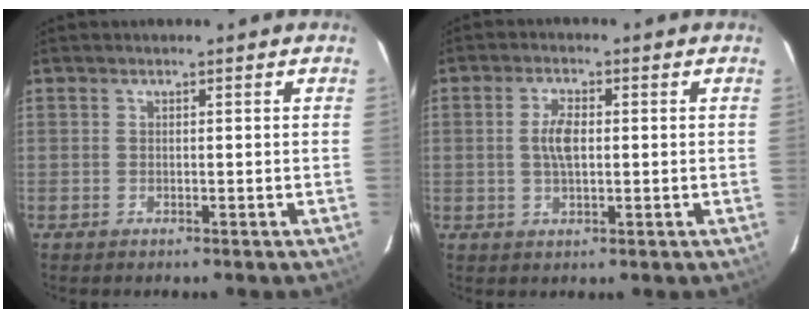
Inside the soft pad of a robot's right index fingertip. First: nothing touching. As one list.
[{"total": 4.4, "force": [0.2, 2.0, 3.9], "torque": [-0.076, 0.003, 0.006]}]